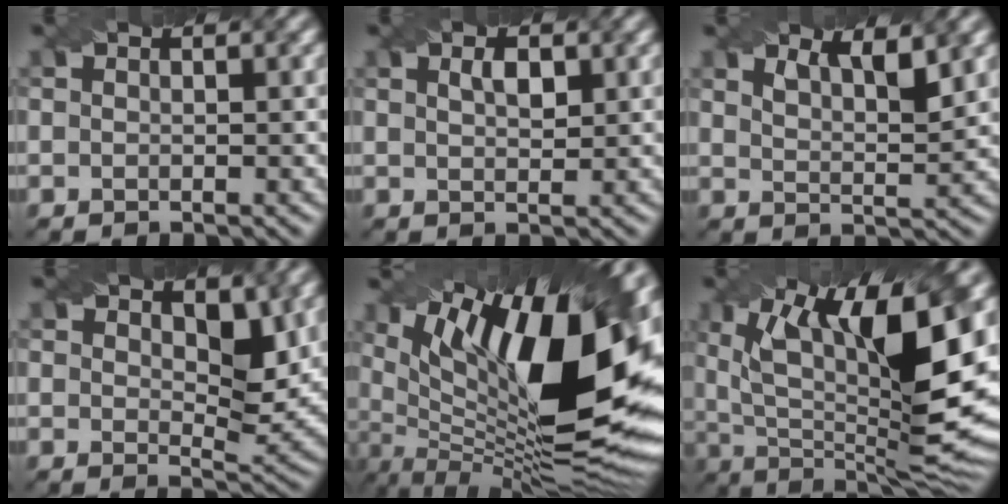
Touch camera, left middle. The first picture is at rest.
{"total": 1.7, "force": [0.8, 0.8, 1.3], "torque": [-0.026, 0.002, 0.017]}
{"total": 4.0, "force": [2.6, 1.3, 2.7], "torque": [-0.030, 0.006, 0.031]}
{"total": 4.0, "force": [1.5, 2.1, 3.1], "torque": [-0.046, -0.014, 0.027]}
{"total": 18.3, "force": [4.8, 6.8, 16.4], "torque": [-0.255, 0.008, 0.091]}
{"total": 15.1, "force": [4.8, 4.9, 13.5], "torque": [-0.220, -0.010, 0.083]}